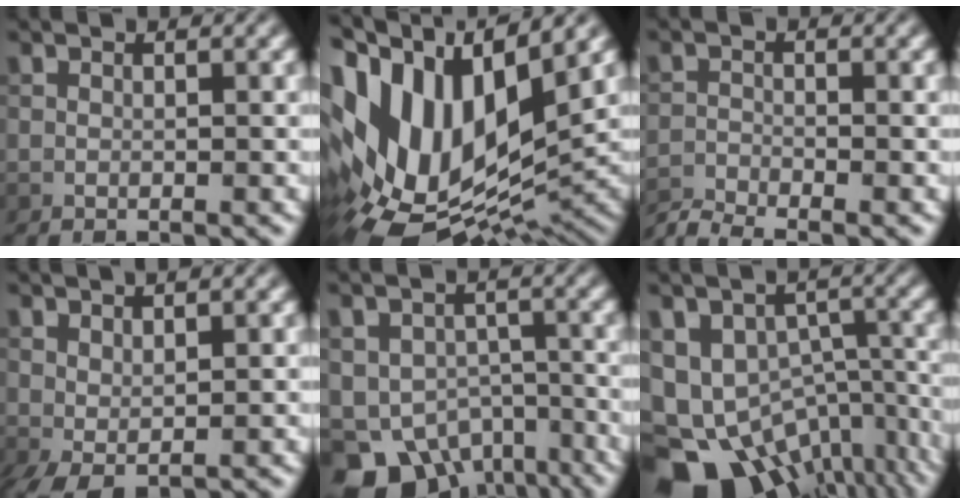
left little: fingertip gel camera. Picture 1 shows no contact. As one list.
[{"total": 17.0, "force": [1.0, 9.4, 14.1], "torque": [-0.260, 0.005, 0.026]}, {"total": 2.9, "force": [-2.8, 0.4, 0.8], "torque": [-0.017, -0.009, -0.065]}, {"total": 3.1, "force": [0.7, 1.4, 2.7], "torque": [-0.057, 0.003, 0.016]}, {"total": 9.6, "force": [-6.0, 6.4, 3.9], "torque": [-0.059, -0.024, -0.086]}, {"total": 16.8, "force": [-8.7, 11.3, 8.8], "torque": [-0.175, -0.053, -0.087]}]